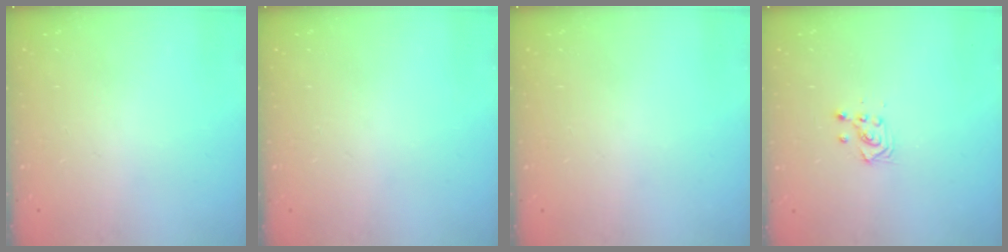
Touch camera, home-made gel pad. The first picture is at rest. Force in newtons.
{"total": 0.0}
{"total": 0.0}
{"total": 3.0, "press": 2.9, "slide": 0.8}